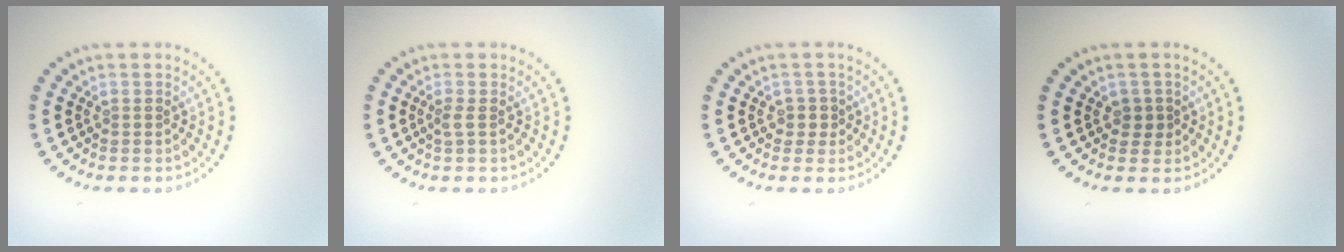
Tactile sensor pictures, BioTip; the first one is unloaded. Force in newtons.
{"total": 0.9, "press": 0.7, "slide": 0.5}
{"total": 1.4, "press": 1.1, "slide": 0.8}
{"total": 1.2, "press": 1.1, "slide": 0.5}